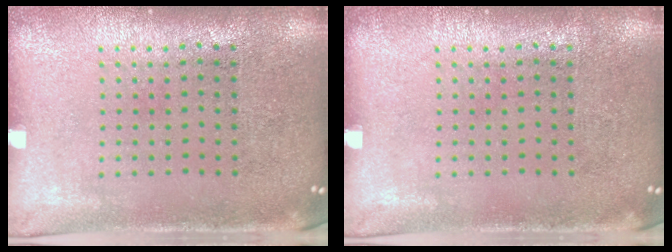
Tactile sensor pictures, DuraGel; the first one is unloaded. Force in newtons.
{"total": 0.0}